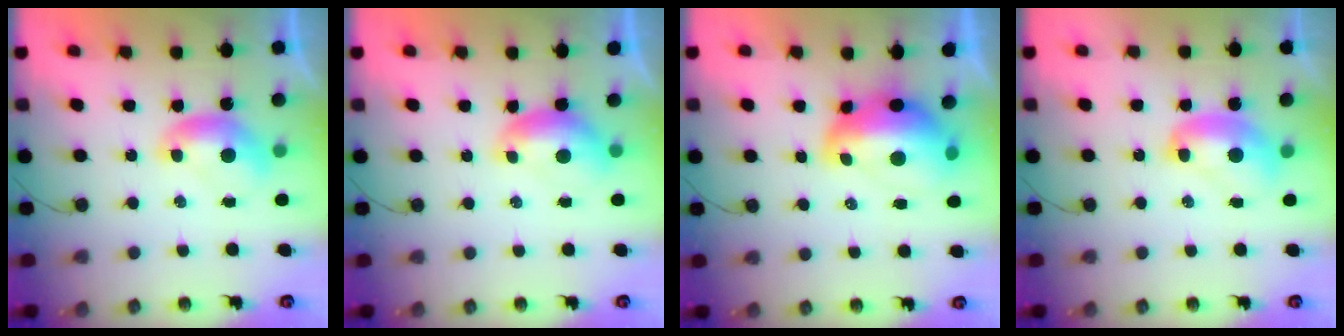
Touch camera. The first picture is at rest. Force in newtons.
{"total": 0.0}
{"total": 8.2, "press": 8.1, "slide": 1.4}
{"total": 2.4, "press": 2.3, "slide": 0.3}